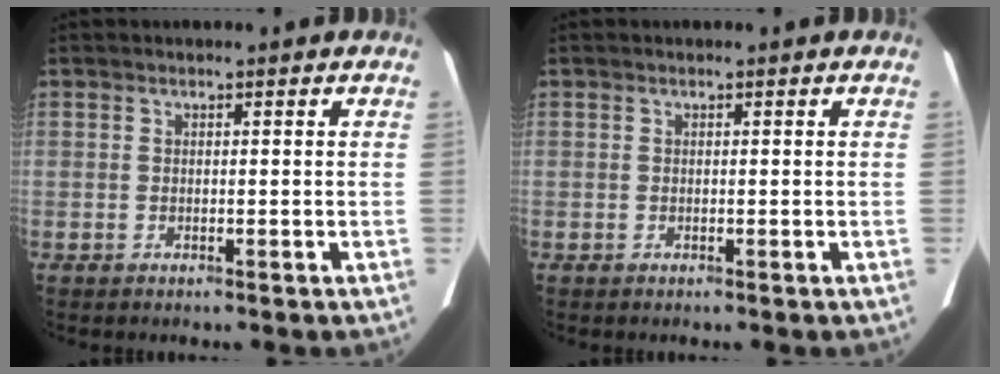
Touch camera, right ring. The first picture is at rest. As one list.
[{"total": 0.0}]